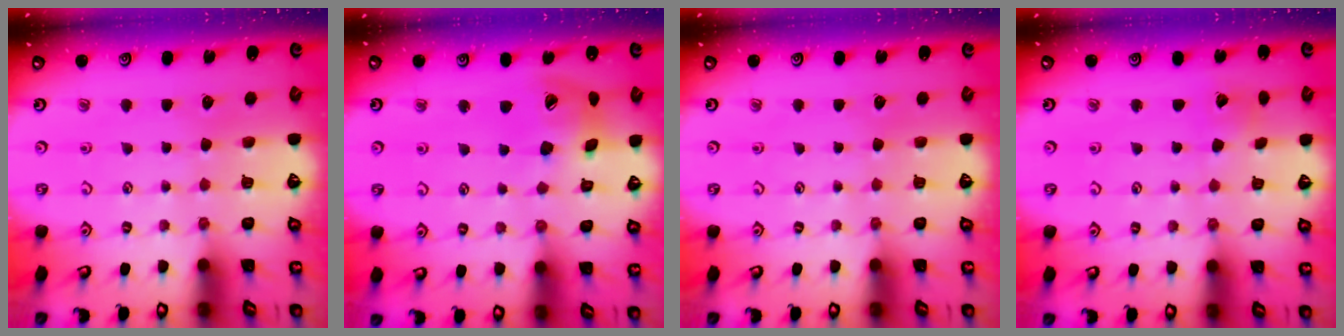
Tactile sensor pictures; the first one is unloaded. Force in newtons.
{"total": 14.2, "press": 14.0, "slide": 2.0}
{"total": 0.0}
{"total": 5.4, "press": 5.4, "slide": 0.4}